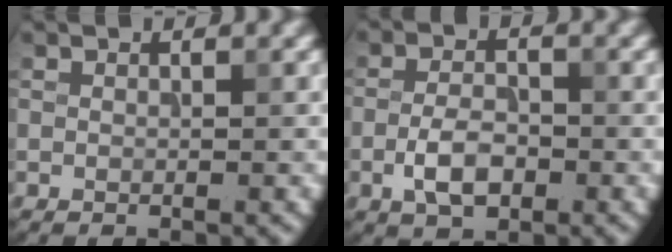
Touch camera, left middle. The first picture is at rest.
{"total": 3.5, "force": [-1.4, 1.8, 2.7], "torque": [-0.052, 0.002, -0.030]}